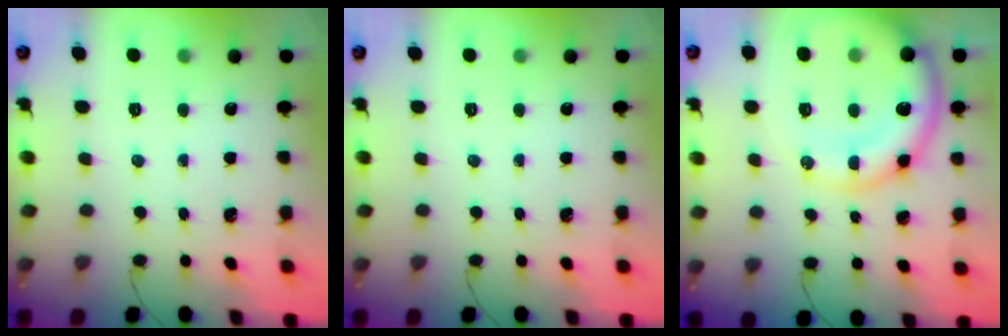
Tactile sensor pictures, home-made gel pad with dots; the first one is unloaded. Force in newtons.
{"total": 0.0}
{"total": 16.7, "press": 16.3, "slide": 3.4}